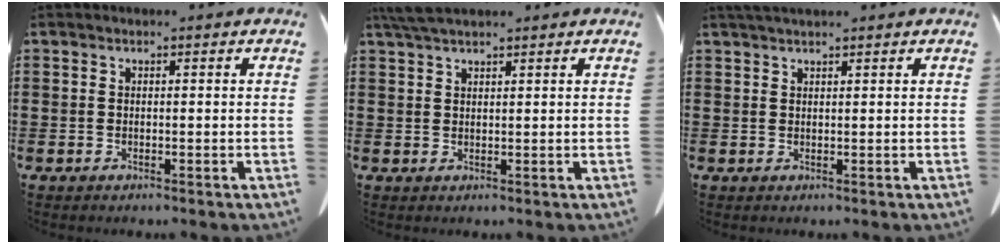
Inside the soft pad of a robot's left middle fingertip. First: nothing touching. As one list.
[{"total": 3.3, "force": [2.7, 0.6, 1.8], "torque": [-0.043, 0.000, 0.051]}, {"total": 1.5, "force": [1.3, 0.0, 0.7], "torque": [-0.016, -0.002, 0.026]}]